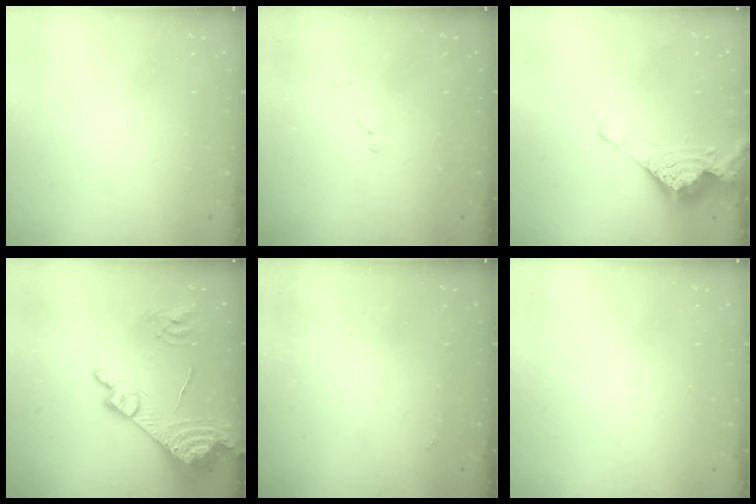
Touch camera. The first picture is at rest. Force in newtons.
{"total": 7.6, "press": 7.6, "slide": 0.9}
{"total": 9.5, "press": 9.5, "slide": 0.3}
{"total": 17.6, "press": 17.5, "slide": 1.8}
{"total": 1.9, "press": 1.8, "slide": 0.4}
{"total": 0.0}